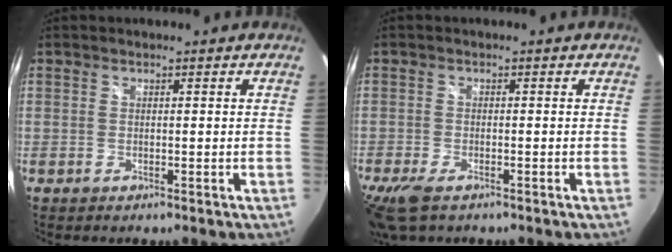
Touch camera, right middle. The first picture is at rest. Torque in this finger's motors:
{"motor_torque": [1.11, -1.01, 0.38, 0.11]}